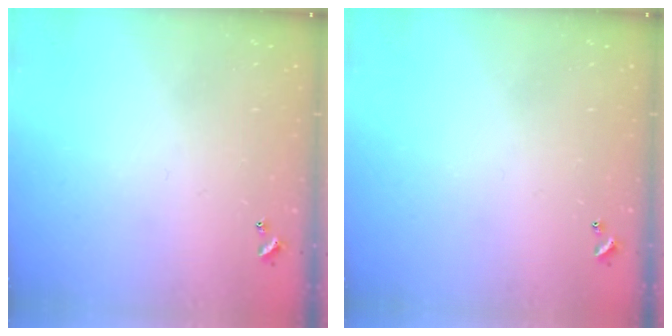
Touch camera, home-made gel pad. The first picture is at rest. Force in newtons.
{"total": 0.0}